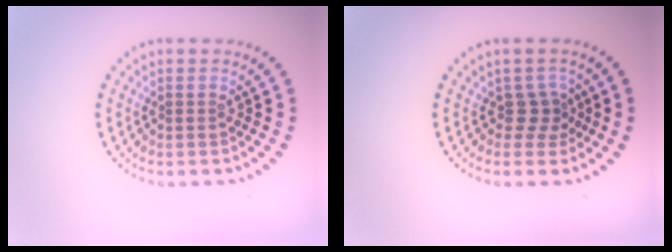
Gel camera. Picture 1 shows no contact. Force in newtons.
{"total": 1.8, "press": 1.2, "slide": 1.4}